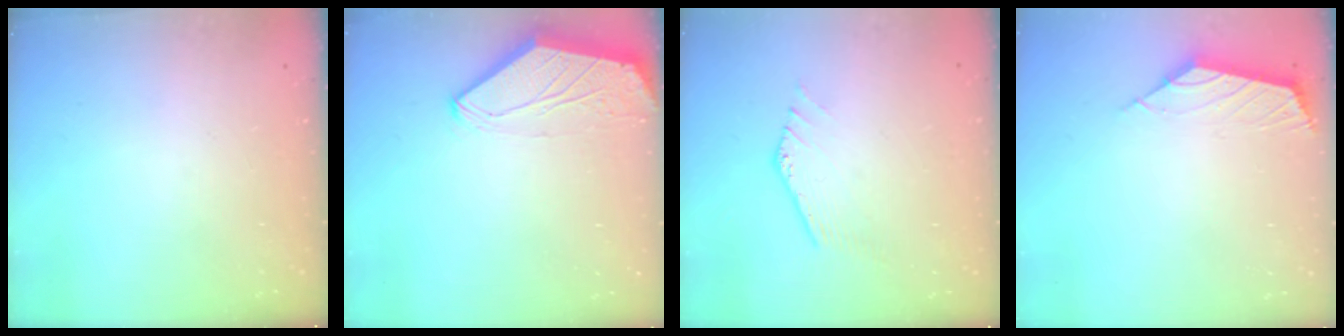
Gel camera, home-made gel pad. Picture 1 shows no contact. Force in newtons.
{"total": 0.0}
{"total": 1.1, "press": 1.0, "slide": 0.4}
{"total": 2.5, "press": 2.4, "slide": 0.7}